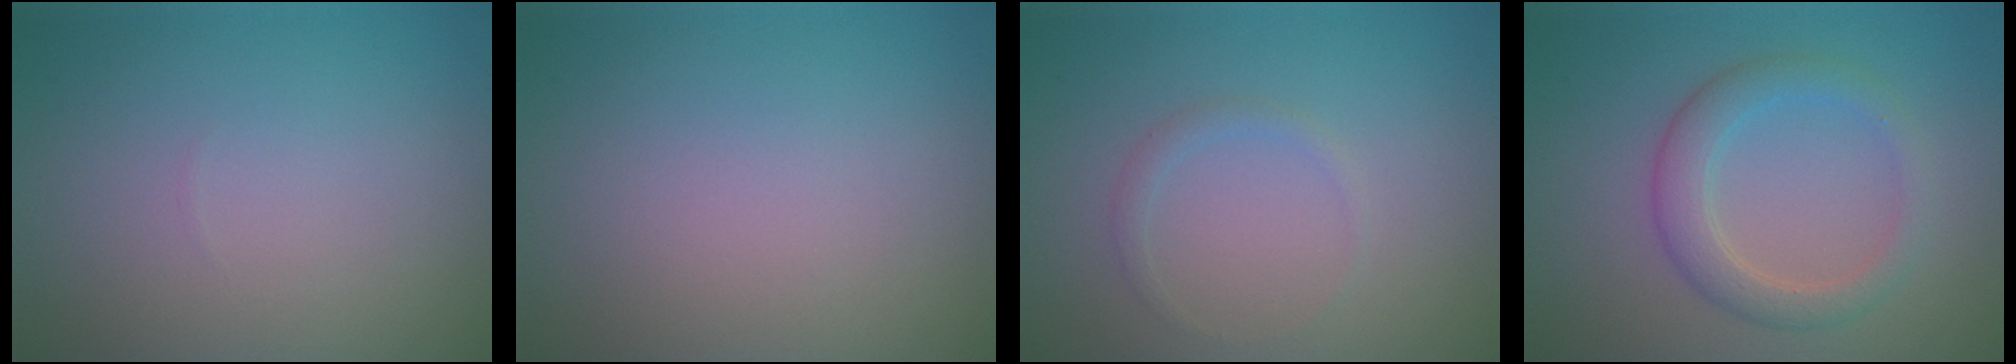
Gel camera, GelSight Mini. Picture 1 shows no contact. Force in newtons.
{"total": 0.0}
{"total": 0.9, "press": 0.9, "slide": 0.1}
{"total": 3.5, "press": 3.4, "slide": 0.3}